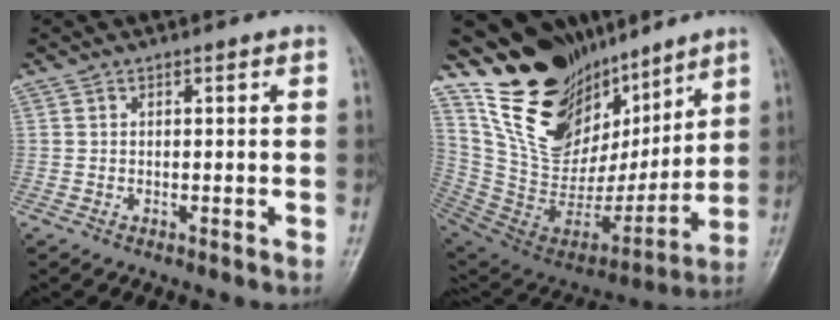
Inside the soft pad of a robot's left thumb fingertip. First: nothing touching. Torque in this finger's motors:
{"motor_torque": [1.04, 0.08, 0.80, -1.97, 0.14]}